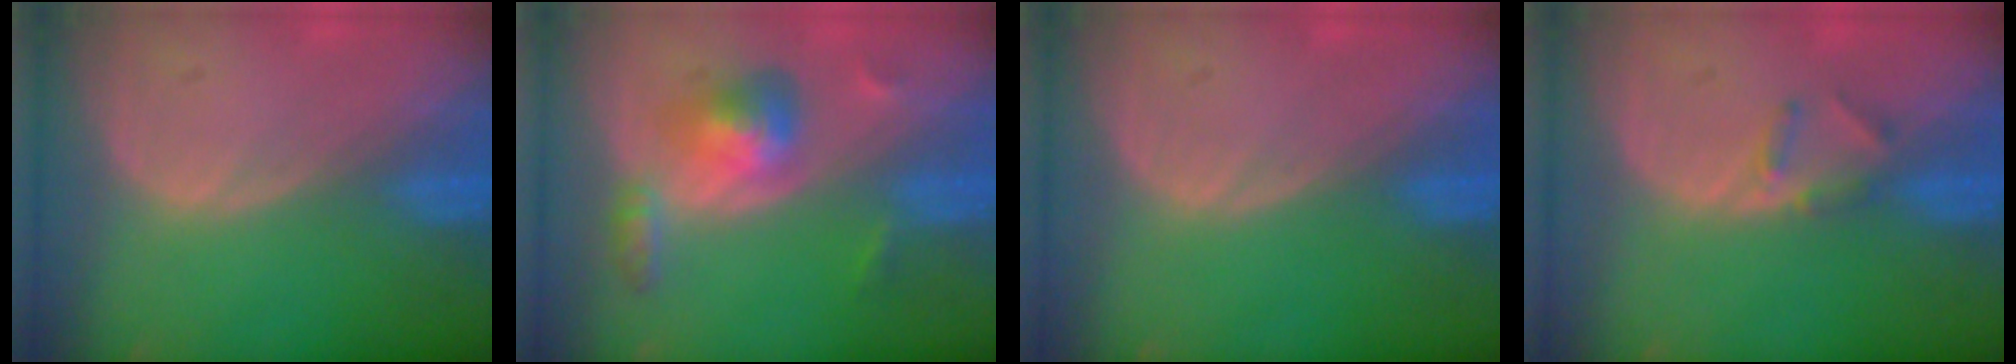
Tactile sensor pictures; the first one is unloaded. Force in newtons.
{"total": 6.1, "press": 5.5, "slide": 2.7}
{"total": 0.0}
{"total": 2.3, "press": 2.1, "slide": 0.9}